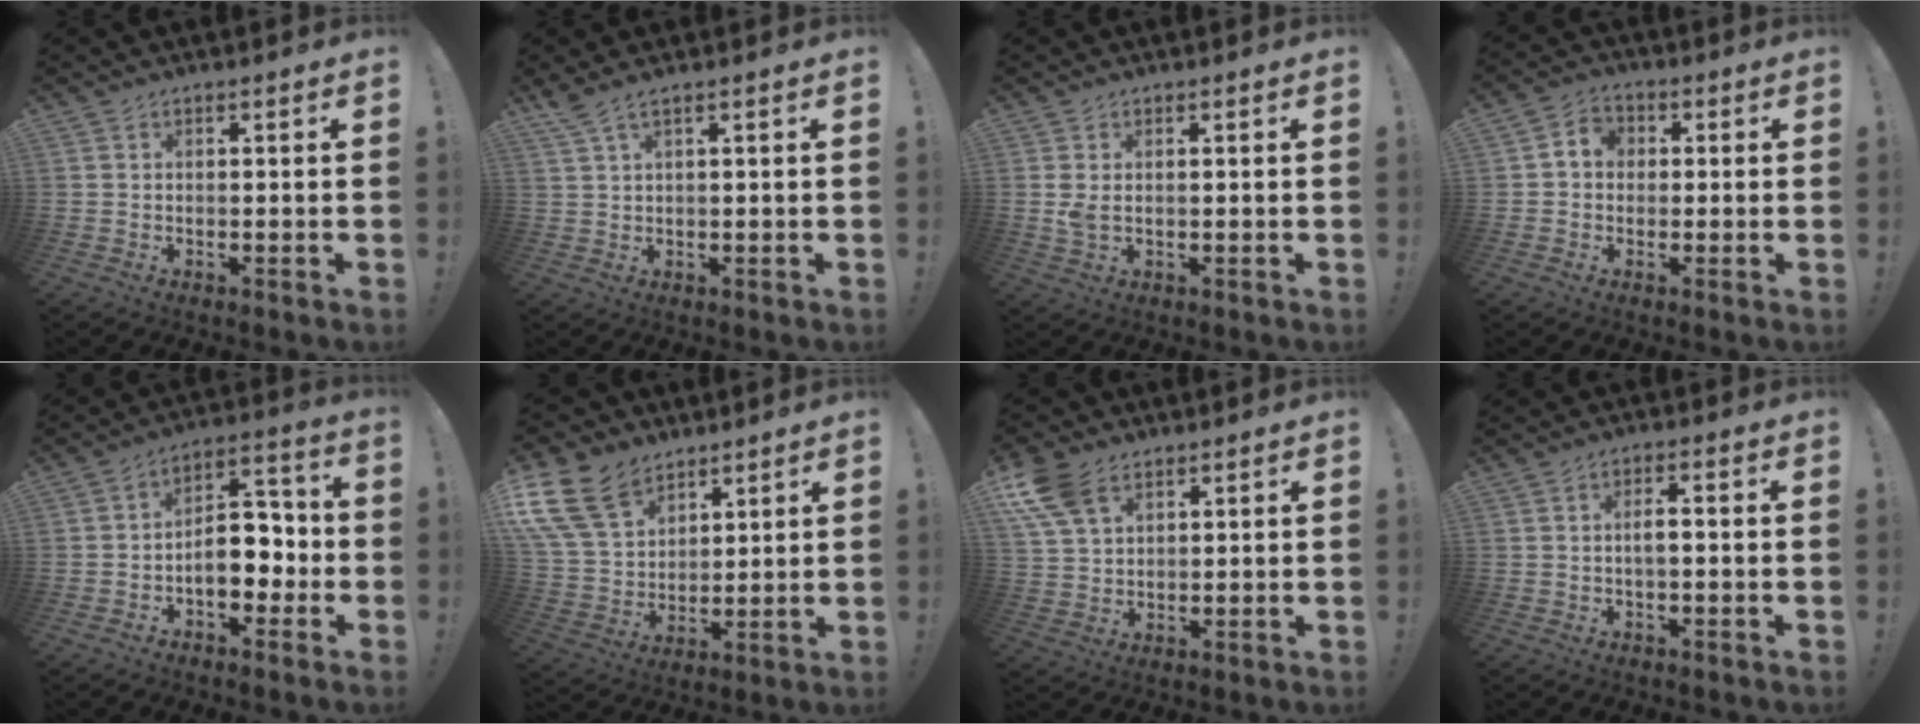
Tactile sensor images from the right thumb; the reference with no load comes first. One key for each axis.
{"total": 3.1, "fx": 2.3, "fy": 0.2, "fz": 2.1, "tx": -0.044, "ty": -0.008, "tz": 0.040}
{"total": 2.9, "fx": 0.7, "fy": 1.4, "fz": 2.4, "tx": -0.044, "ty": 0.003, "tz": 0.013}
{"total": 4.7, "fx": 0.0, "fy": 4.0, "fz": 2.5, "tx": -0.048, "ty": 0.015, "tz": 0.003}
{"total": 11.9, "fx": -3.3, "fy": 7.8, "fz": 8.4, "tx": -0.129, "ty": 0.026, "tz": -0.053}
{"total": 17.7, "fx": 10.8, "fy": 11.0, "fz": 8.8, "tx": -0.175, "ty": -0.065, "tz": 0.208}
{"total": 10.7, "fx": 5.5, "fy": 6.5, "fz": 6.4, "tx": -0.131, "ty": -0.014, "tz": 0.109}
{"total": 3.2, "fx": -0.7, "fy": 0.7, "fz": 3.0, "tx": -0.060, "ty": 0.007, "tz": -0.012}